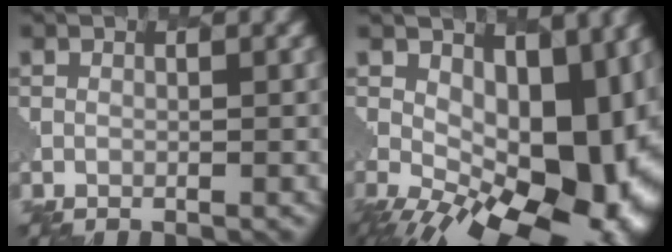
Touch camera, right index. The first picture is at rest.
{"total": 14.5, "force": [-0.8, 8.7, 11.6], "torque": [-0.164, -0.023, -0.003]}